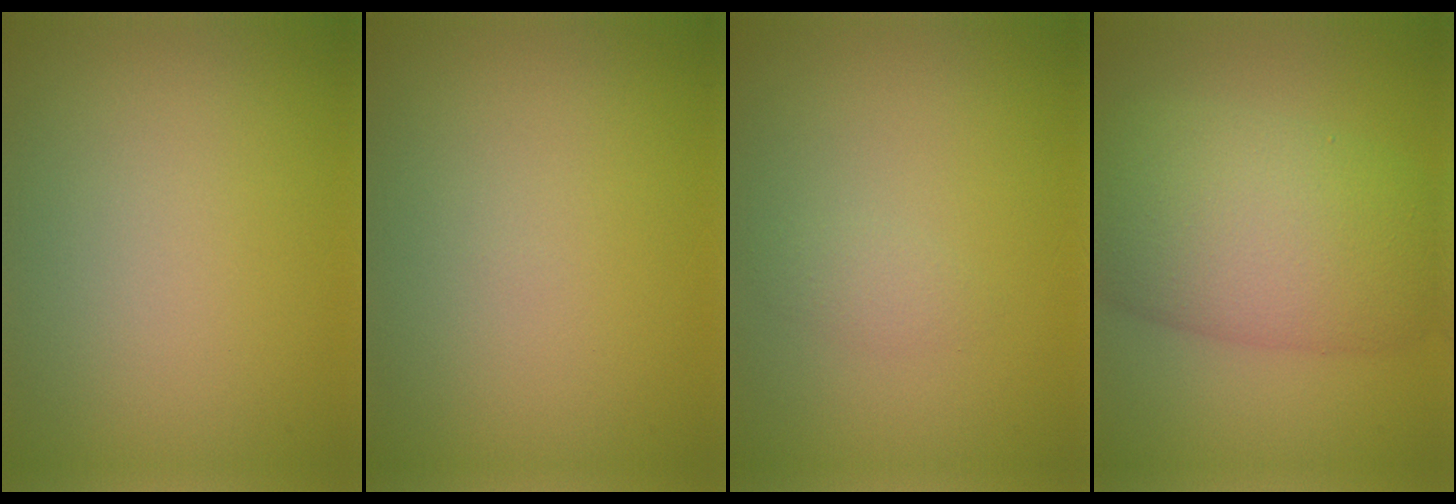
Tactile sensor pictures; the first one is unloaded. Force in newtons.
{"total": 0.0}
{"total": 0.9, "press": 0.9, "slide": 0.1}
{"total": 10.1, "press": 10.1, "slide": 0.2}